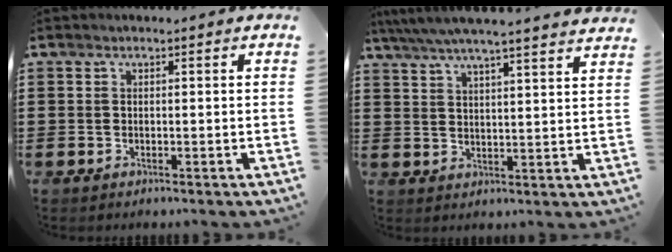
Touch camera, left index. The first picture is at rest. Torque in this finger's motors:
{"motor_torque": [2.14, 0.00, 0.58, 0.15]}